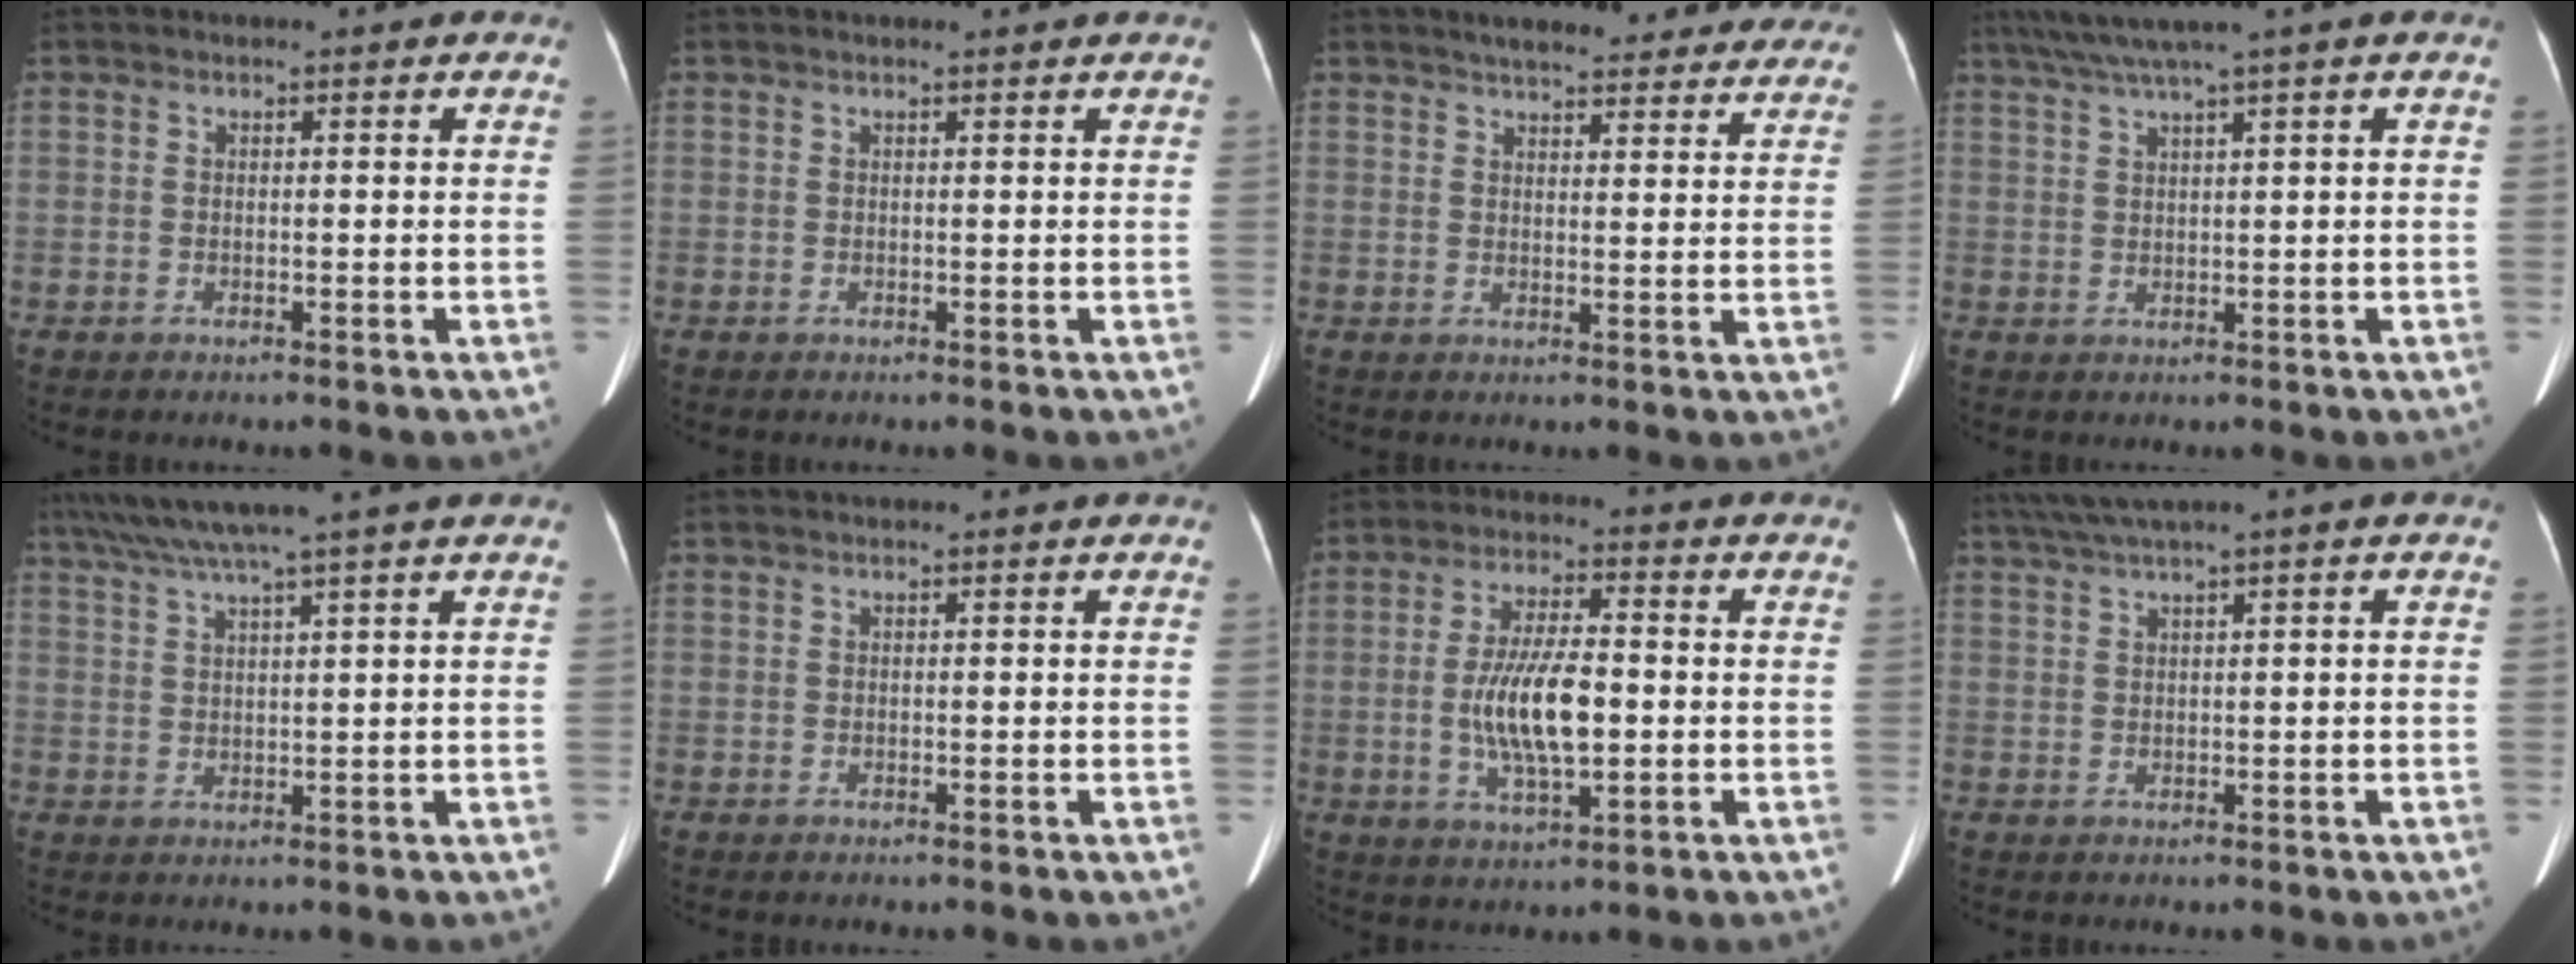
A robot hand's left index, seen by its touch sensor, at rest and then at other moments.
{"total": 1.7, "force": [1.6, 0.0, 0.6], "torque": [-0.010, 0.012, 0.022]}
{"total": 18.1, "force": [16.3, 4.6, 6.6], "torque": [-0.072, 0.010, 0.192]}
{"total": 5.7, "force": [4.2, -1.3, 3.7], "torque": [-0.071, 0.022, 0.079]}
{"total": 7.8, "force": [6.3, -1.8, 4.3], "torque": [-0.075, 0.023, 0.105]}
{"total": 1.2, "force": [1.0, 0.1, 0.6], "torque": [-0.008, 0.025, 0.020]}
{"total": 9.9, "force": [-1.1, 2.7, 9.5], "torque": [-0.190, -0.002, -0.016]}
{"total": 4.4, "force": [2.9, -0.7, 3.2], "torque": [-0.074, 0.021, 0.061]}